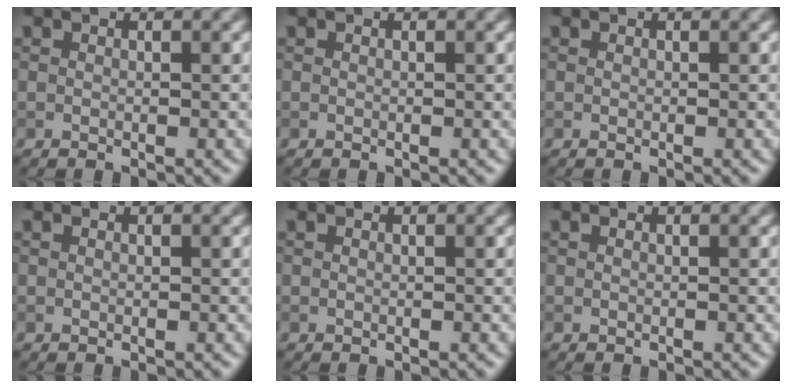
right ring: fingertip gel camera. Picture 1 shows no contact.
{"total": 0.0}
{"total": 0.0}
{"total": 0.0}
{"total": 0.0}
{"total": 0.0}